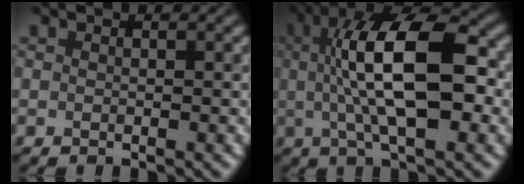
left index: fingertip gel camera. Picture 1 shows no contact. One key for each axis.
{"total": 11.5, "fx": 1.0, "fy": 4.2, "fz": 10.6, "tx": -0.170, "ty": 0.016, "tz": 0.010}